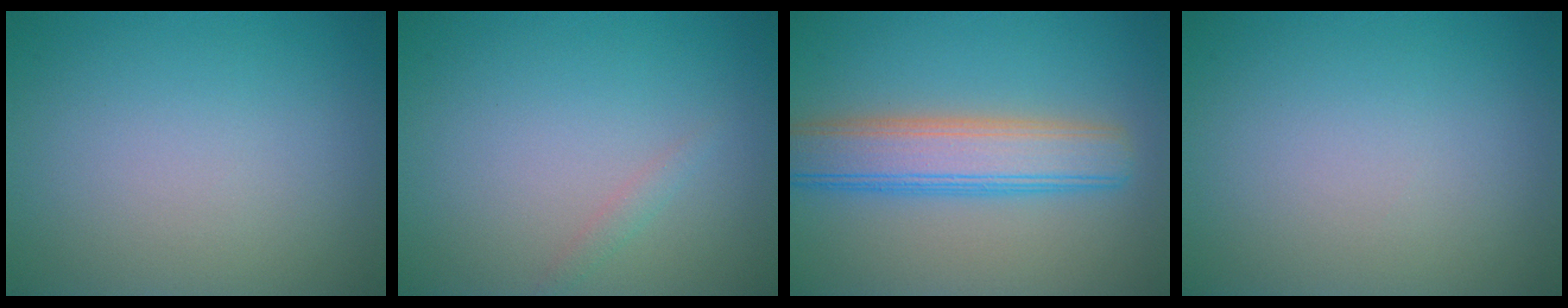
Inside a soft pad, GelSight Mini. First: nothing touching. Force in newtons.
{"total": 0.8, "press": 0.8, "slide": 0.0}
{"total": 6.1, "press": 6.1, "slide": 0.2}
{"total": 0.0}